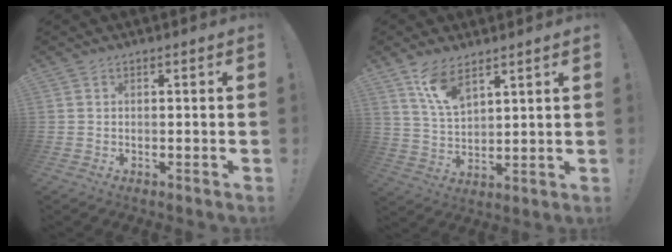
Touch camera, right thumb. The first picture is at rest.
{"total": 9.3, "force": [6.8, 3.7, 5.1], "torque": [-0.097, -0.034, 0.126]}